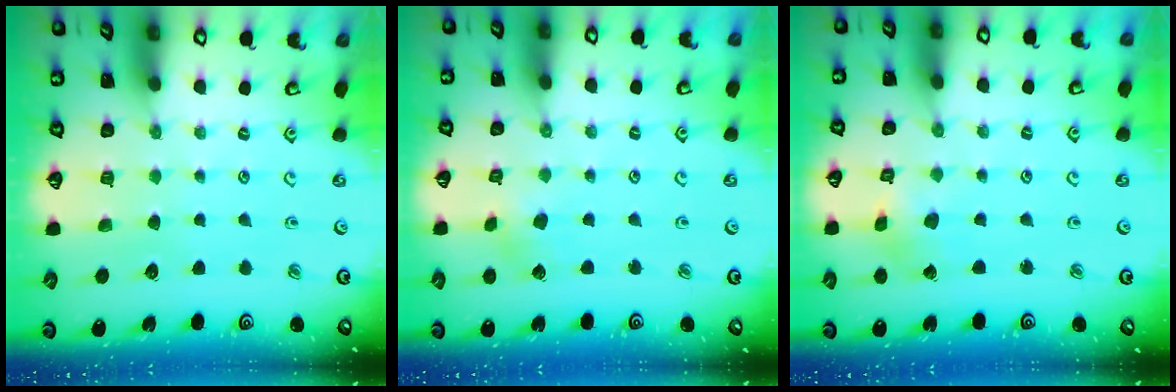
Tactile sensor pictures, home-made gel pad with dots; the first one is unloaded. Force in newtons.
{"total": 2.4, "press": 2.4, "slide": 0.6}
{"total": 1.7, "press": 1.6, "slide": 0.4}